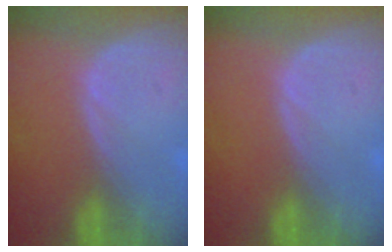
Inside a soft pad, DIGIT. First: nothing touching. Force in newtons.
{"total": 0.0}